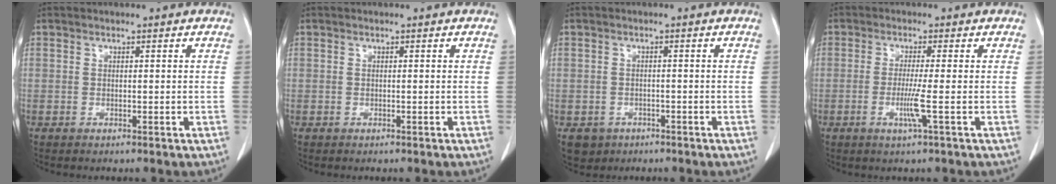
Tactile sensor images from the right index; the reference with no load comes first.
{"total": 0.0}
{"total": 3.5, "force": [-1.9, 2.9, 0.6], "torque": [-0.008, 0.003, -0.023]}
{"total": 3.9, "force": [-1.0, -0.8, 3.6], "torque": [-0.076, -0.010, -0.022]}